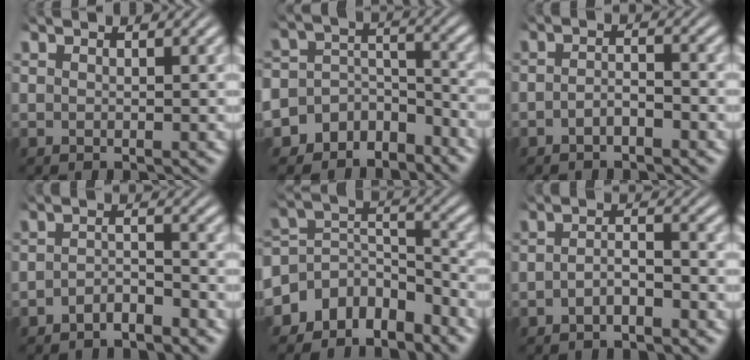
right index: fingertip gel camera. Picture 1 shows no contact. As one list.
[{"total": 10.2, "force": [-5.6, 7.6, 3.8], "torque": [-0.088, -0.033, -0.096]}, {"total": 2.1, "force": [-1.7, 0.8, 1.0], "torque": [-0.013, -0.005, -0.032]}, {"total": 2.9, "force": [-2.6, 0.9, 0.9], "torque": [-0.010, -0.008, -0.048]}, {"total": 10.6, "force": [-3.9, 8.3, 5.2], "torque": [-0.112, -0.043, -0.063]}, {"total": 2.5, "force": [-1.9, 1.0, 1.3], "torque": [-0.022, -0.009, -0.033]}]